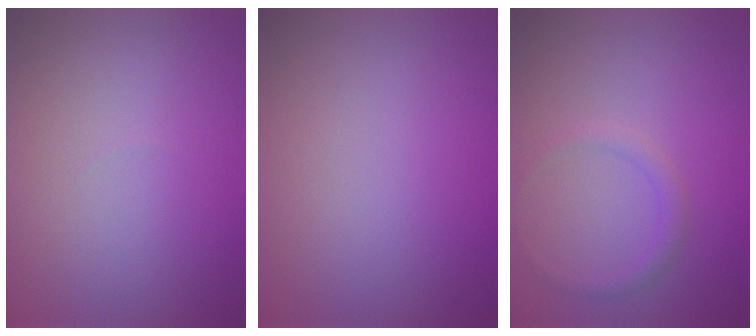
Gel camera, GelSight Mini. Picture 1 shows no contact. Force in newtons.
{"total": 0.0}
{"total": 1.2, "press": 1.2, "slide": 0.2}